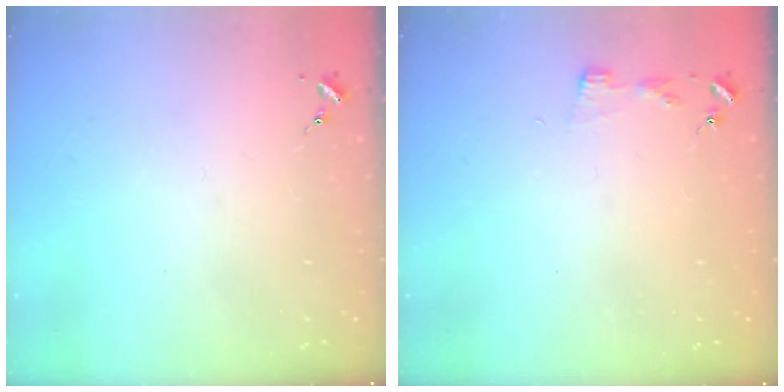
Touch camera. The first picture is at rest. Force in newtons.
{"total": 2.9, "press": 2.9, "slide": 0.3}